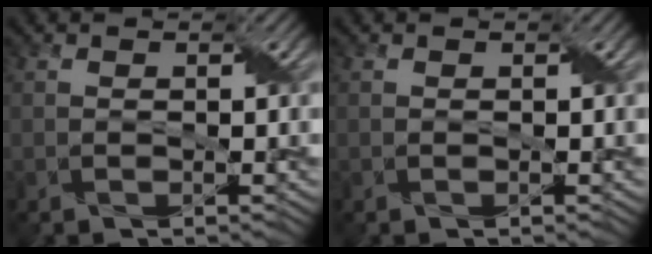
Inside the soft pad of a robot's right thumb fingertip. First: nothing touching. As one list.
[{"total": 0.0}]